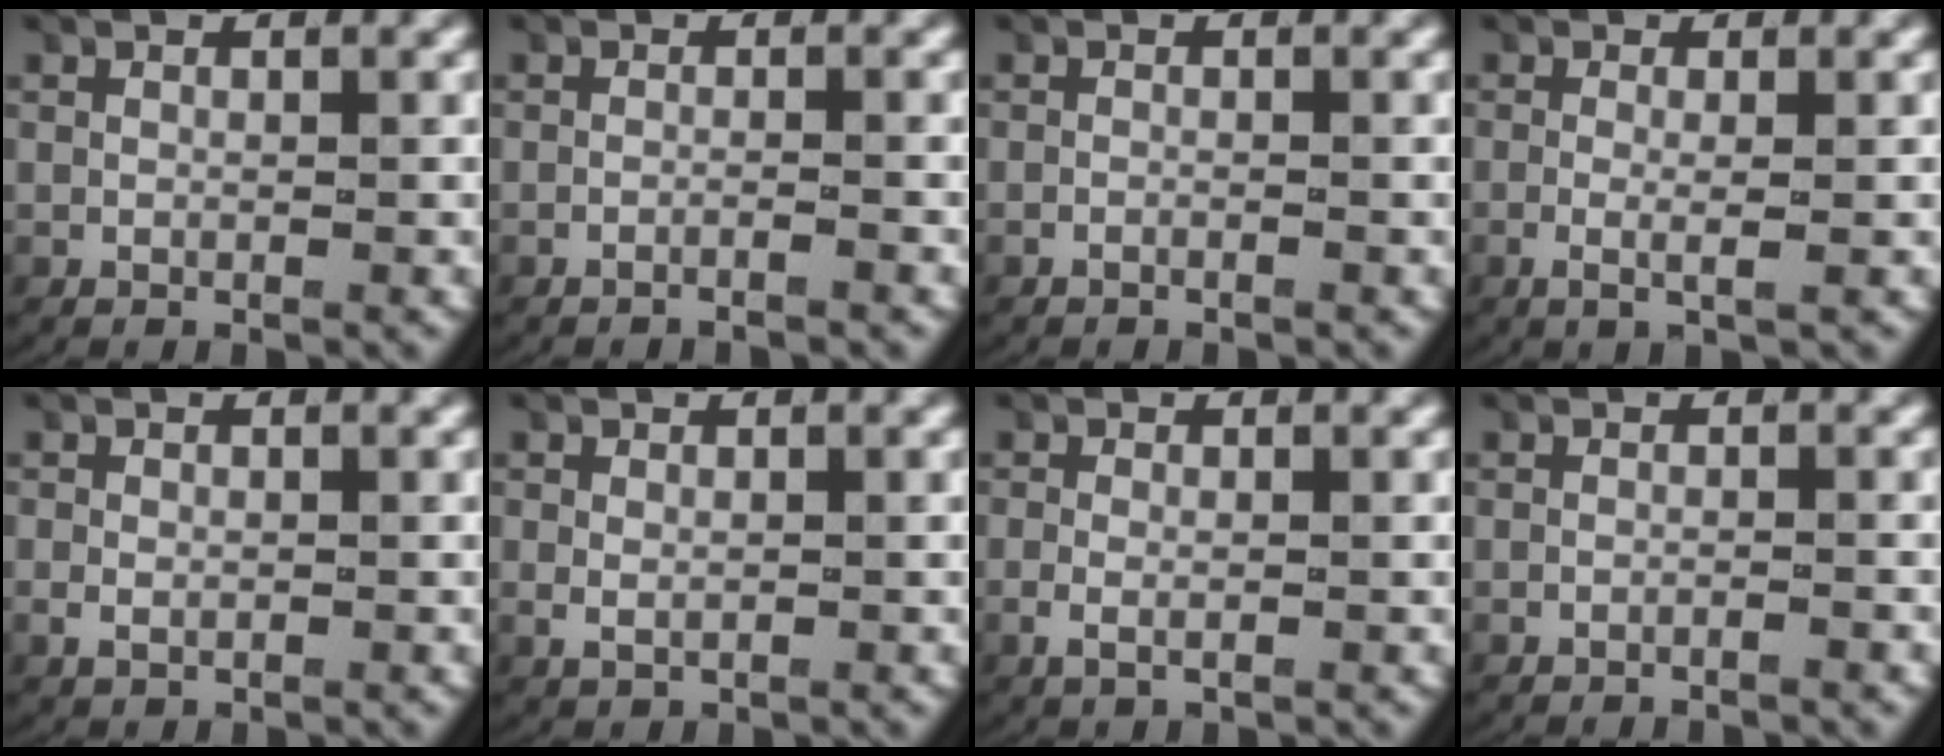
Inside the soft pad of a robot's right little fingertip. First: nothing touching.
{"total": 1.2, "force": [-1.1, -0.2, 0.5], "torque": [-0.010, 0.004, -0.023]}
{"total": 0.6, "force": [-0.6, 0.1, 0.2], "torque": [-0.005, 0.002, -0.014]}
{"total": 1.8, "force": [-0.5, 0.3, 1.7], "torque": [-0.051, -0.015, -0.004]}
{"total": 0.9, "force": [-0.2, 0.6, 0.7], "torque": [-0.022, -0.005, 0.002]}
{"total": 0.8, "force": [0.1, 0.5, 0.6], "torque": [-0.021, -0.009, 0.011]}
{"total": 1.4, "force": [-0.6, 0.6, 1.1], "torque": [-0.038, -0.011, -0.006]}
{"total": 0.8, "force": [-0.7, -0.1, 0.2], "torque": [-0.003, 0.005, -0.016]}